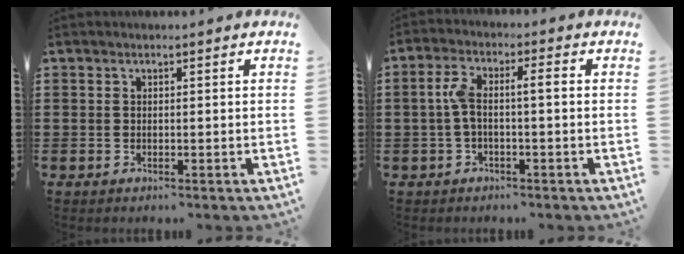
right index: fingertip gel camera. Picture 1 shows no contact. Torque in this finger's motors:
{"motor_torque": [0.96, -0.31, 0.25, 0.05]}